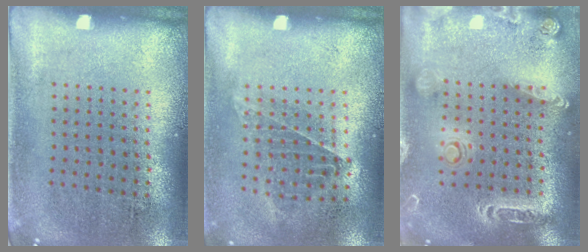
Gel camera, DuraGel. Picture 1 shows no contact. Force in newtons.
{"total": 0.9, "press": 0.8, "slide": 0.4}
{"total": 2.0, "press": 1.9, "slide": 0.6}